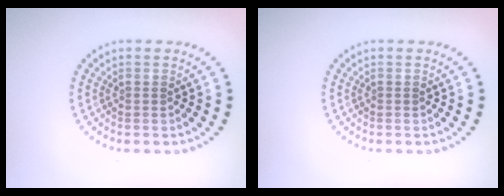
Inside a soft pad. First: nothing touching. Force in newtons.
{"total": 0.0}